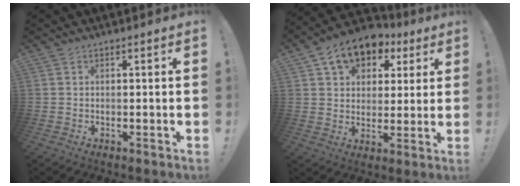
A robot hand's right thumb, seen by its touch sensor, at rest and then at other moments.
{"total": 11.7, "force": [6.6, 8.1, 5.2], "torque": [-0.088, -0.032, 0.126]}